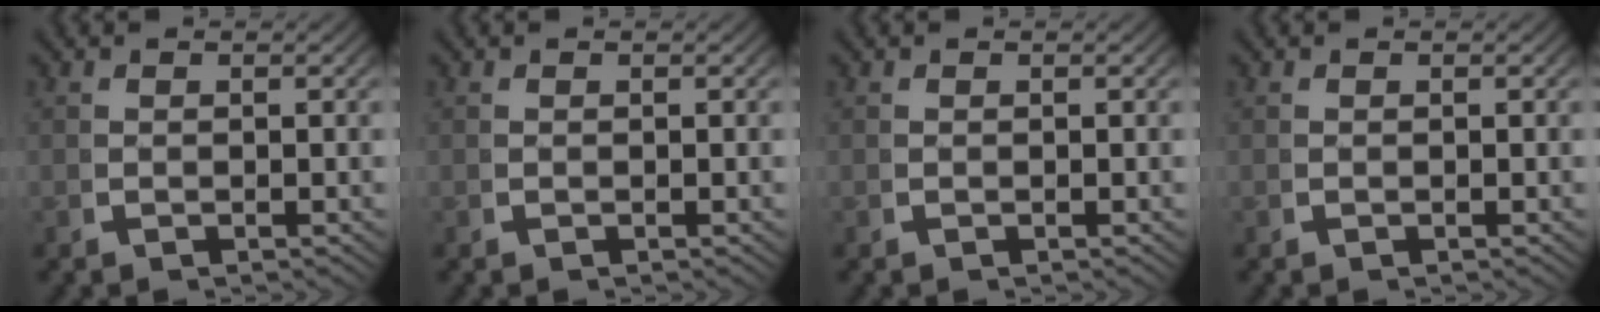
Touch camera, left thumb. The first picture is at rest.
{"total": 0.0}
{"total": 0.0}
{"total": 0.0}